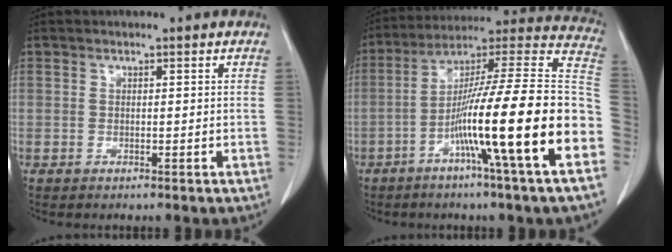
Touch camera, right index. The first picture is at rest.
{"total": 24.1, "force": [-7.9, -0.9, 22.7], "torque": [-0.304, -0.007, -0.145]}